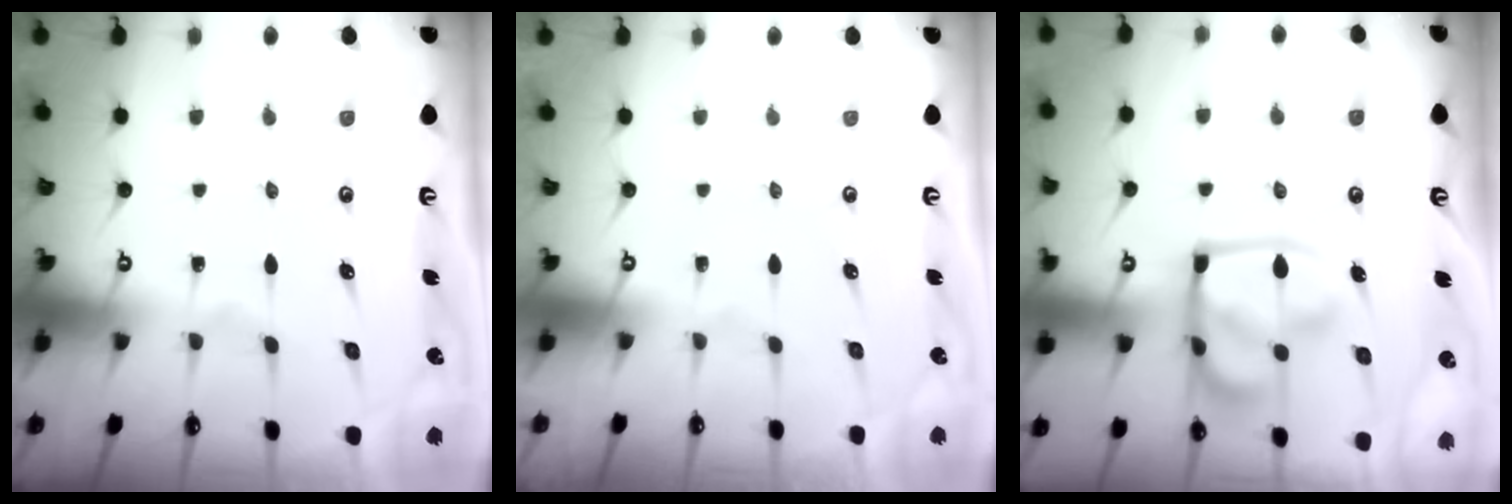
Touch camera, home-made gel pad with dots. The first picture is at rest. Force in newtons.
{"total": 1.5, "press": 1.4, "slide": 0.6}
{"total": 15.7, "press": 15.6, "slide": 1.7}